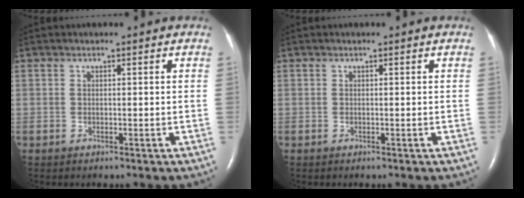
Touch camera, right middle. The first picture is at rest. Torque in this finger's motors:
{"motor_torque": [0.00, 0.00, 0.00, 0.02]}